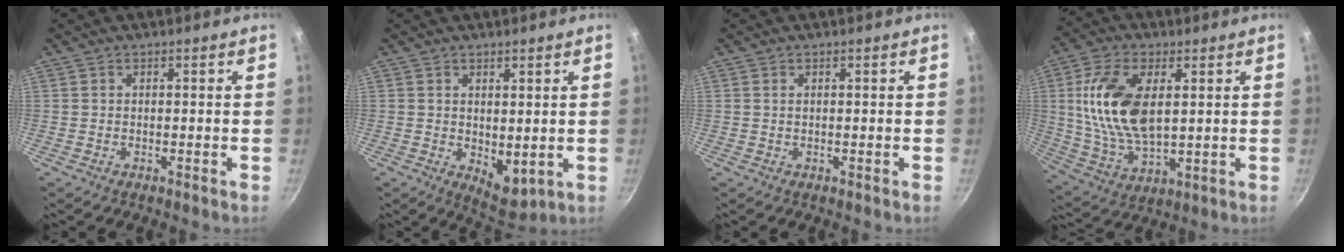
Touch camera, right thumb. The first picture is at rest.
{"total": 5.9, "force": [0.9, 3.5, 4.6], "torque": [-0.048, -0.023, 0.025]}
{"total": 0.5, "force": [0.2, 0.3, 0.4], "torque": [-0.008, 0.001, 0.004]}
{"total": 16.3, "force": [3.3, 8.7, 13.3], "torque": [-0.249, -0.009, 0.070]}